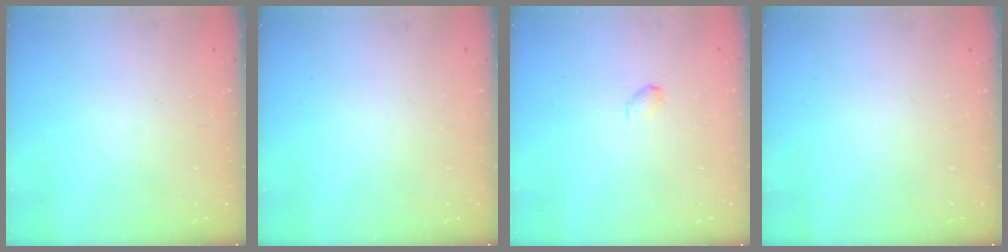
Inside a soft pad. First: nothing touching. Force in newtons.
{"total": 0.0}
{"total": 2.9, "press": 2.9, "slide": 0.5}
{"total": 0.0}